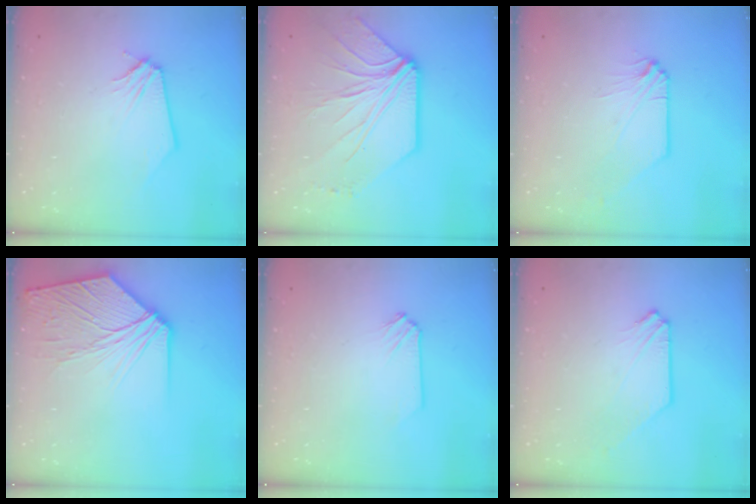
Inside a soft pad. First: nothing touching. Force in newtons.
{"total": 10.5, "press": 10.4, "slide": 1.6}
{"total": 0.7, "press": 0.7, "slide": 0.0}
{"total": 11.7, "press": 11.5, "slide": 2.1}
{"total": 0.0}
{"total": 0.9, "press": 0.9, "slide": 0.0}